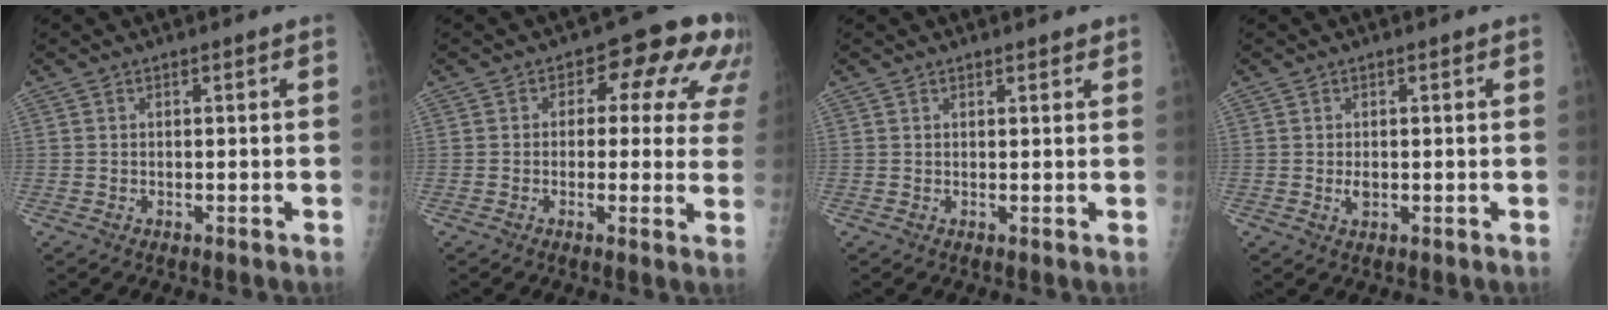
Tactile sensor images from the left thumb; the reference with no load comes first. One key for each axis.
{"total": 11.8, "fx": 4.5, "fy": 6.9, "fz": 8.5, "tx": -0.044, "ty": 0.003, "tz": 0.038}
{"total": 1.6, "fx": 1.3, "fy": 0.6, "fz": 0.7, "tx": -0.002, "ty": -0.004, "tz": 0.014}
{"total": 1.6, "fx": 0.0, "fy": 1.1, "fz": 1.2, "tx": -0.018, "ty": -0.002, "tz": 0.001}